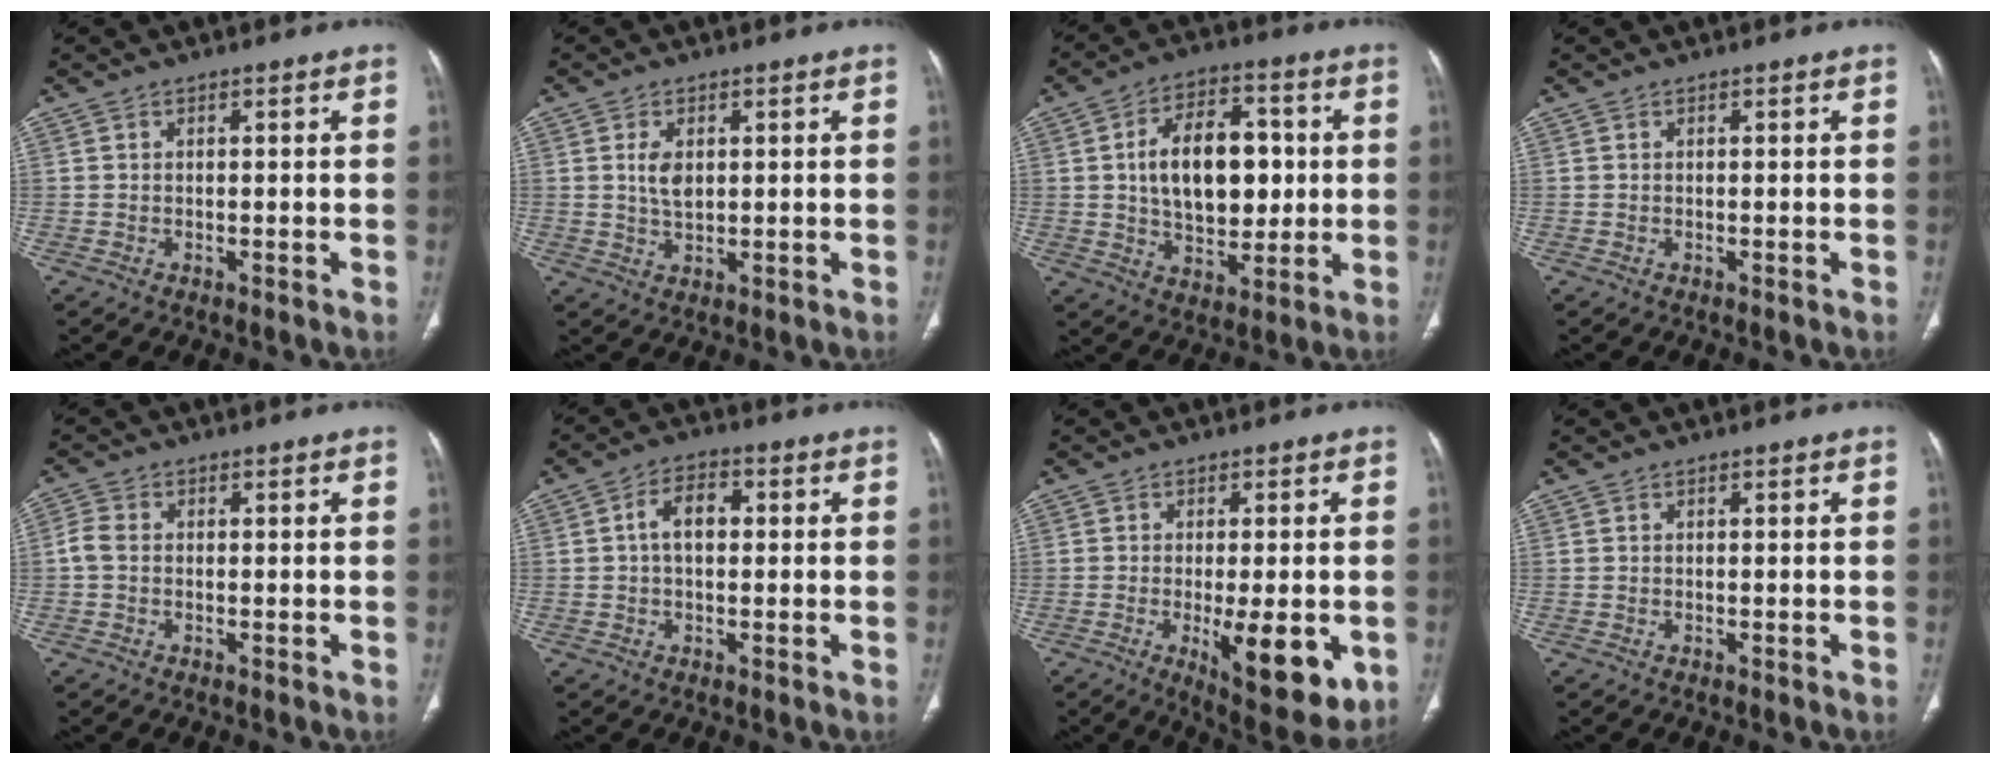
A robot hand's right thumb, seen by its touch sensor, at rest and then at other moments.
{"total": 4.1, "force": [0.9, 2.4, 3.2], "torque": [-0.054, -0.006, 0.019]}
{"total": 16.0, "force": [1.6, 9.8, 12.5], "torque": [-0.162, 0.010, 0.028]}
{"total": 0.0}
{"total": 2.7, "force": [-0.3, 2.0, 1.8], "torque": [-0.039, 0.005, -0.014]}
{"total": 5.6, "force": [0.5, 3.5, 4.4], "torque": [-0.071, 0.018, 0.002]}
{"total": 12.8, "force": [-3.4, 4.6, 11.5], "torque": [-0.148, -0.022, -0.038]}
{"total": 0.0}